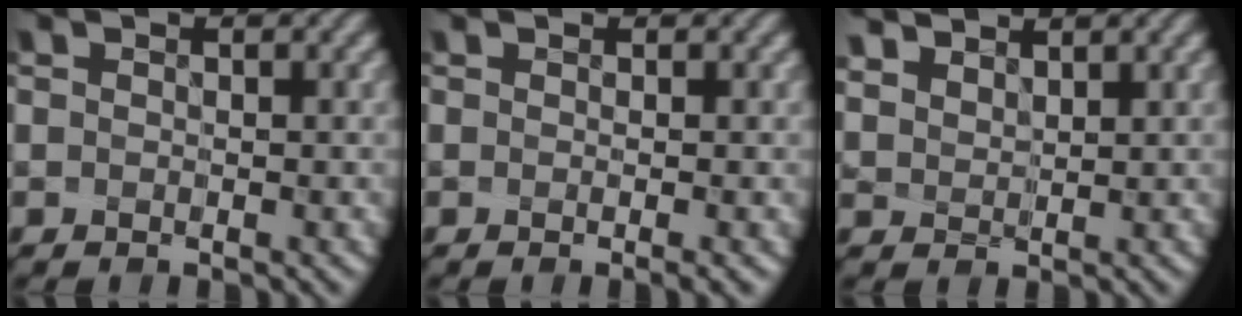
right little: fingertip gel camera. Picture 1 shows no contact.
{"total": 1.3, "force": [-0.3, 0.2, 1.3], "torque": [-0.015, -0.003, 0.000]}
{"total": 3.9, "force": [2.8, 2.3, 1.4], "torque": [-0.057, 0.021, 0.051]}